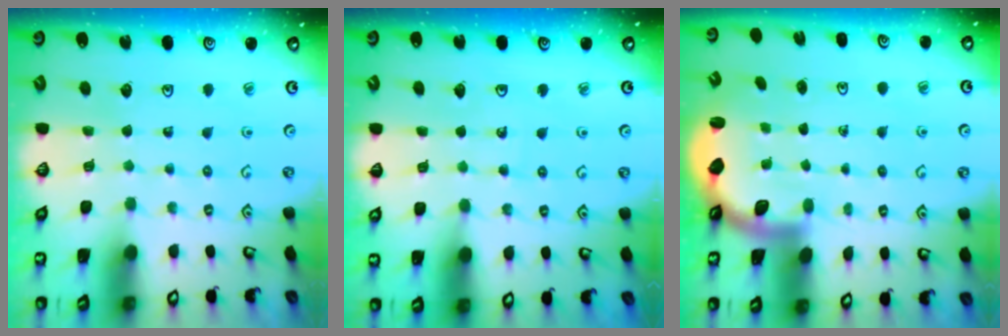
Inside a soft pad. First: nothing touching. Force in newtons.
{"total": 2.9, "press": 2.9, "slide": 0.3}
{"total": 2.5, "press": 2.2, "slide": 1.1}